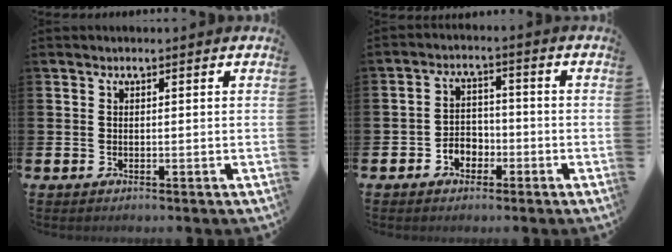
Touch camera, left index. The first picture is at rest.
{"total": 2.7, "force": [-1.8, 1.9, 0.7], "torque": [-0.010, 0.006, -0.042]}